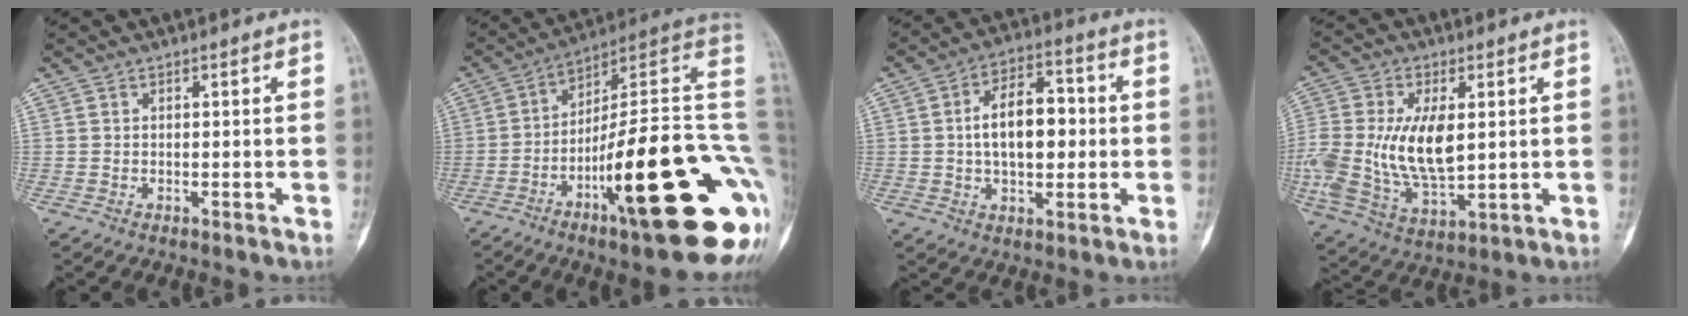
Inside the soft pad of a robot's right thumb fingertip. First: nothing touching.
{"total": 27.9, "force": [-6.5, 6.4, 26.4], "torque": [-0.291, 0.051, -0.096]}
{"total": 12.2, "force": [0.4, 7.0, 10.0], "torque": [-0.138, 0.020, 0.004]}
{"total": 17.7, "force": [1.2, 9.4, 14.9], "torque": [-0.322, -0.018, 0.032]}